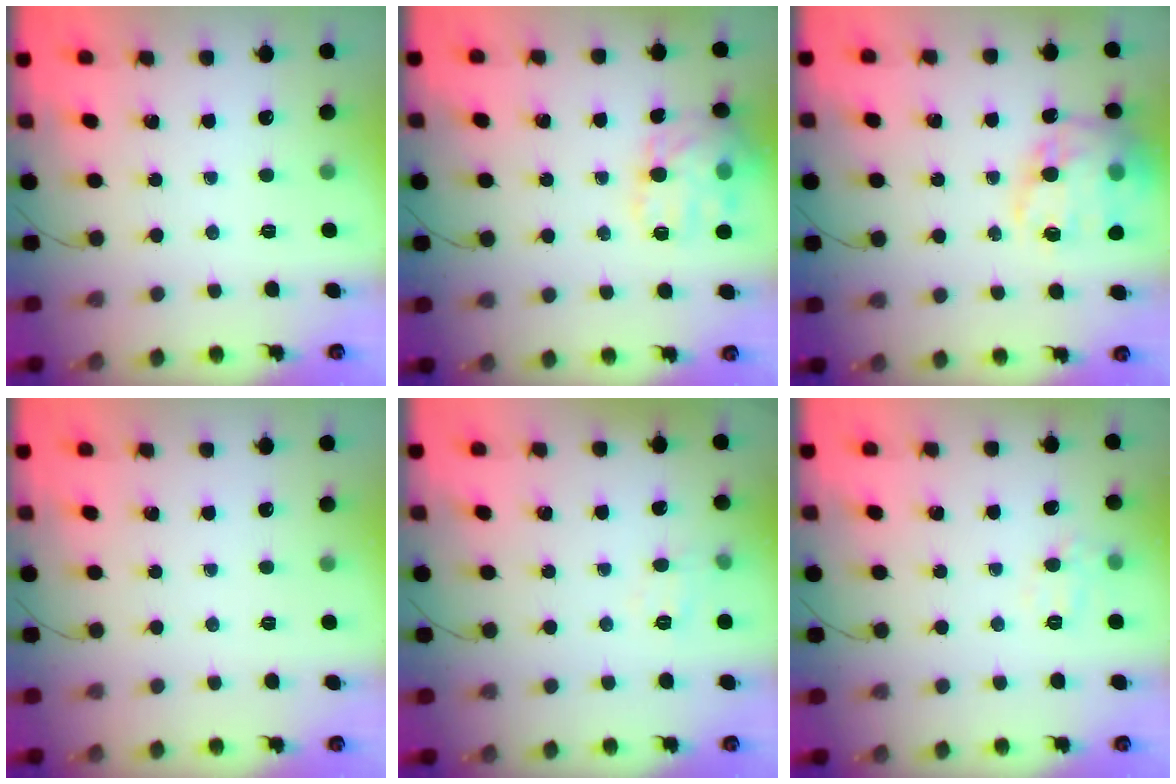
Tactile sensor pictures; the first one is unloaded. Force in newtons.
{"total": 16.2, "press": 16.2, "slide": 1.0}
{"total": 20.5, "press": 20.2, "slide": 3.4}
{"total": 0.0}
{"total": 4.4, "press": 4.2, "slide": 1.3}
{"total": 7.4, "press": 7.2, "slide": 1.7}